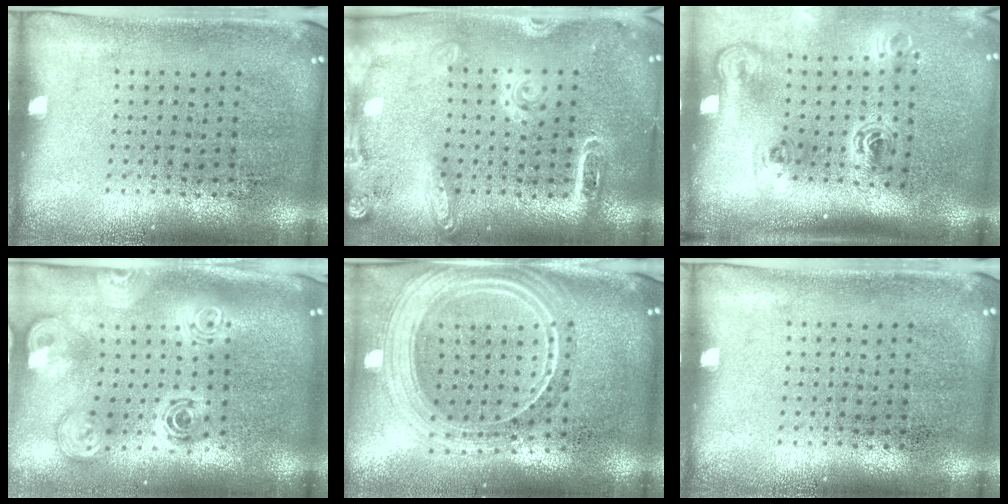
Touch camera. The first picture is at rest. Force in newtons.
{"total": 1.9, "press": 1.7, "slide": 0.9}
{"total": 2.3, "press": 1.4, "slide": 1.8}
{"total": 3.0, "press": 2.0, "slide": 2.1}
{"total": 2.5, "press": 2.2, "slide": 1.3}
{"total": 0.0}